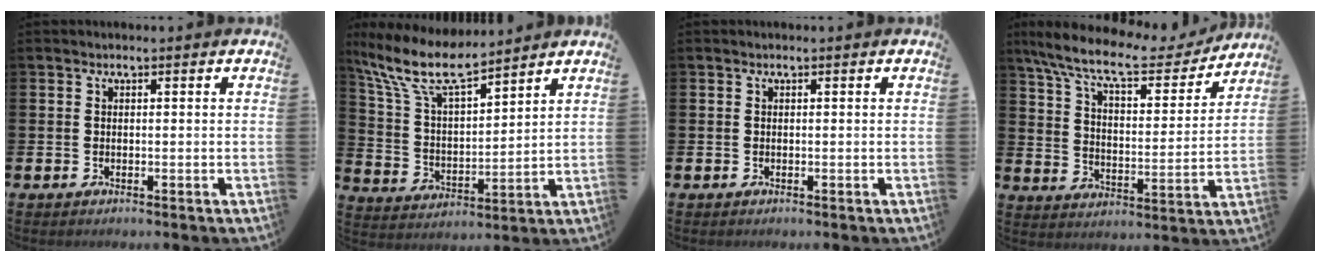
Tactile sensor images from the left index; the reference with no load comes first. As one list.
[{"total": 10.1, "force": [8.6, 2.2, 4.8], "torque": [-0.126, -0.041, 0.153]}, {"total": 0.0}, {"total": 10.4, "force": [9.1, 2.2, 4.6], "torque": [-0.122, -0.054, 0.152]}]